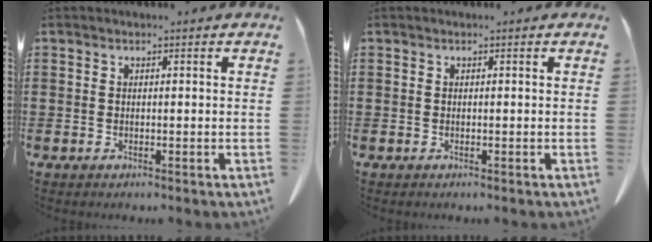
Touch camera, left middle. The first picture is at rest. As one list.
[{"total": 0.0}]